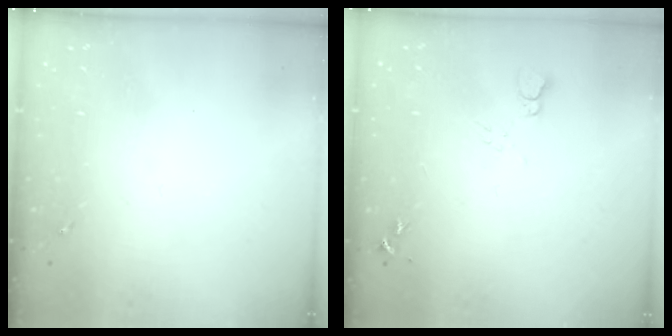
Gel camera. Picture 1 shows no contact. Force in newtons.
{"total": 5.9, "press": 5.8, "slide": 0.6}